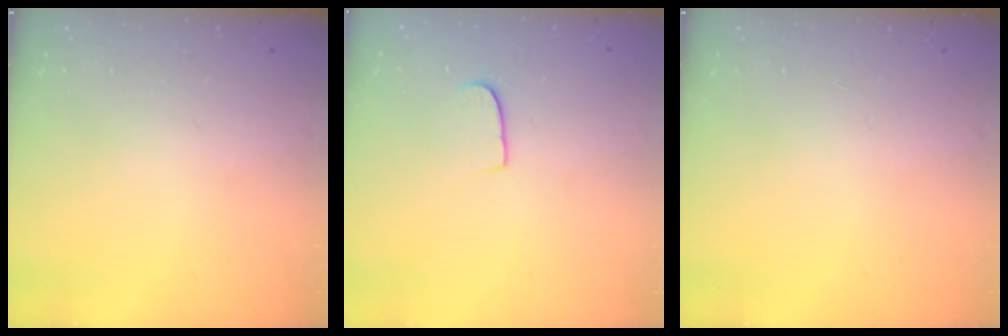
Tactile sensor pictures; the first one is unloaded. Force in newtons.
{"total": 6.5, "press": 6.5, "slide": 0.5}
{"total": 0.0}